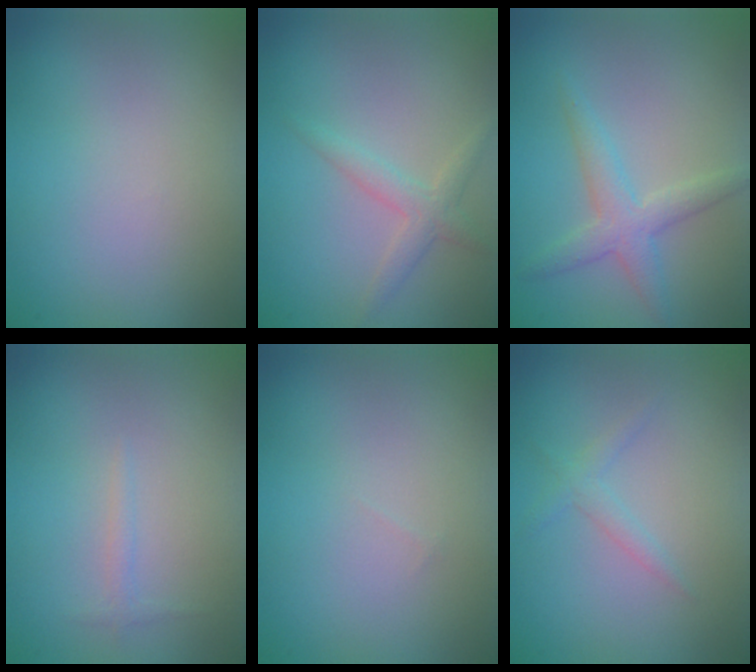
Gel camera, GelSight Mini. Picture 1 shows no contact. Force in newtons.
{"total": 2.0, "press": 2.0, "slide": 0.0}
{"total": 2.9, "press": 2.9, "slide": 0.3}
{"total": 0.7, "press": 0.7, "slide": 0.1}
{"total": 0.0}
{"total": 1.3, "press": 1.2, "slide": 0.1}